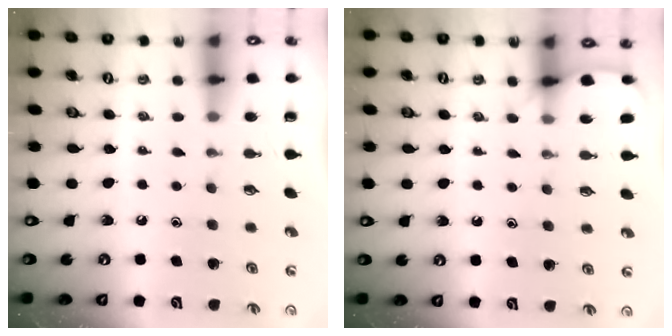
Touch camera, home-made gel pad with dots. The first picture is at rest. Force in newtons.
{"total": 4.5, "press": 4.5, "slide": 0.4}